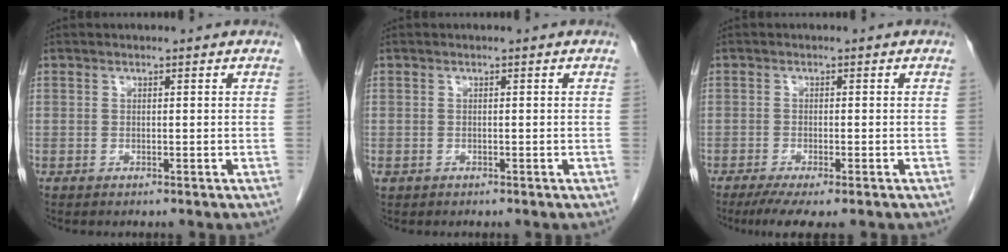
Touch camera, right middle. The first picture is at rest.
{"total": 0.8, "force": [-0.4, 0.7, 0.2], "torque": [-0.010, 0.003, -0.002]}
{"total": 5.6, "force": [-4.0, 0.7, 3.8], "torque": [-0.060, -0.016, -0.063]}